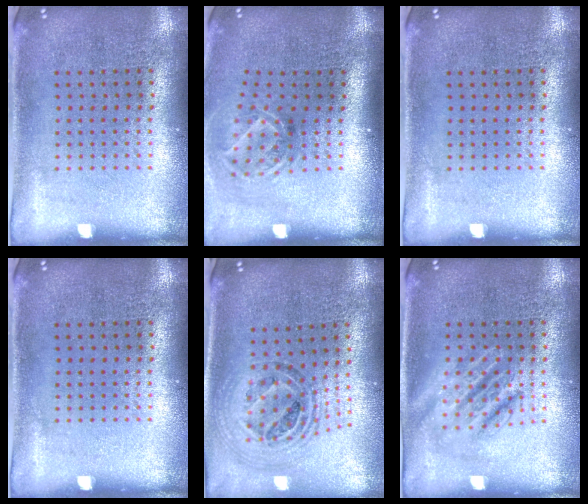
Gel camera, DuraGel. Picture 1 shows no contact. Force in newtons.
{"total": 1.9, "press": 1.3, "slide": 1.4}
{"total": 0.0}
{"total": 0.0}
{"total": 1.3, "press": 1.2, "slide": 0.6}
{"total": 1.7, "press": 1.7, "slide": 0.3}